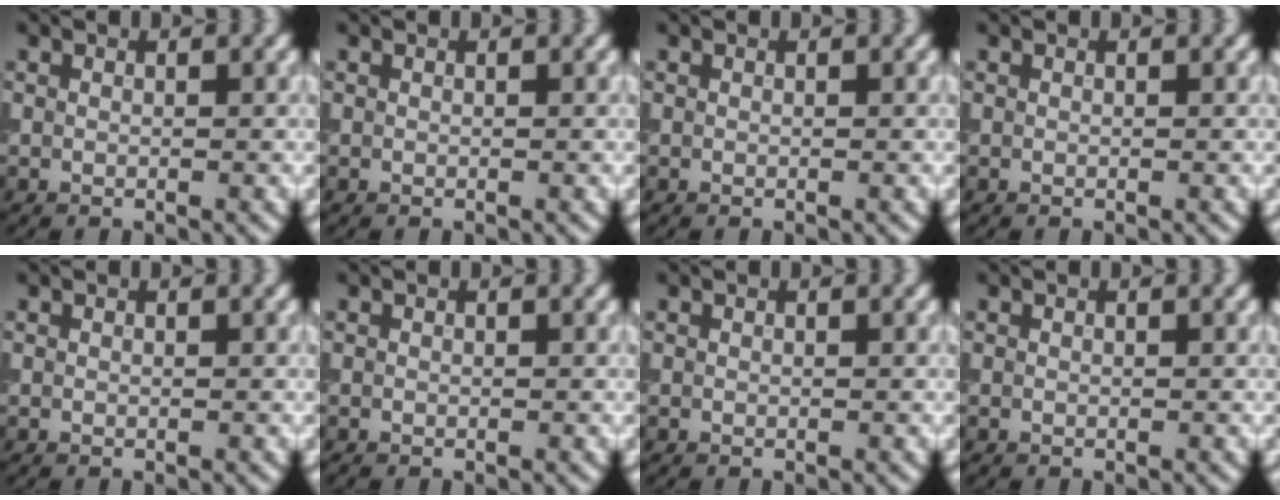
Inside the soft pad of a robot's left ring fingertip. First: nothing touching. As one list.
[{"total": 0.0}, {"total": 0.0}, {"total": 0.0}, {"total": 0.0}, {"total": 0.0}, {"total": 0.0}, {"total": 0.0}]